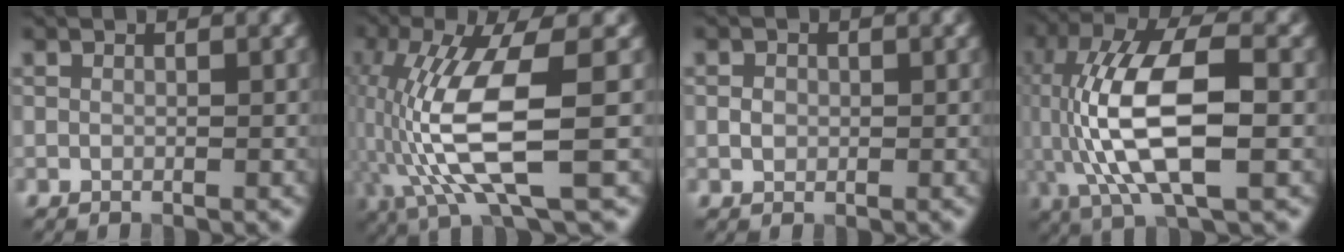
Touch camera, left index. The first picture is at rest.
{"total": 10.2, "force": [-1.8, 2.3, 9.8], "torque": [-0.203, 0.004, -0.031]}
{"total": 1.0, "force": [0.0, 0.9, 0.5], "torque": [-0.009, 0.000, -0.003]}
{"total": 12.1, "force": [-1.2, 4.4, 11.2], "torque": [-0.226, 0.016, -0.024]}